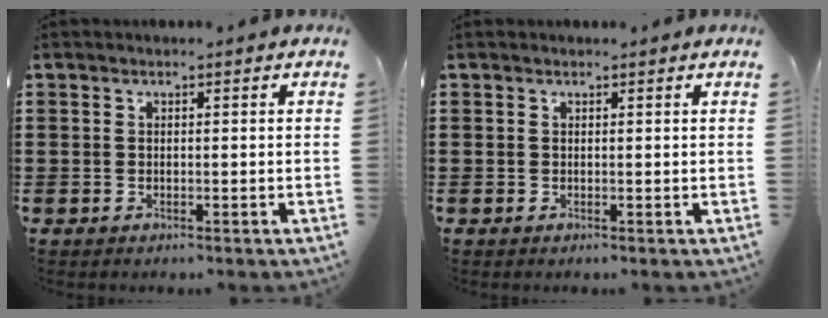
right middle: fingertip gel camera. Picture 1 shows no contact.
{"total": 0.0}